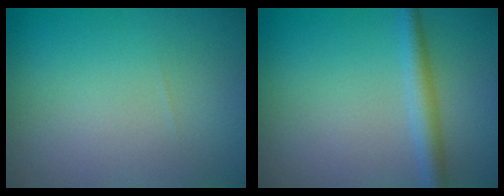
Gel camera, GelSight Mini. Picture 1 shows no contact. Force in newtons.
{"total": 2.4, "press": 2.4, "slide": 0.0}